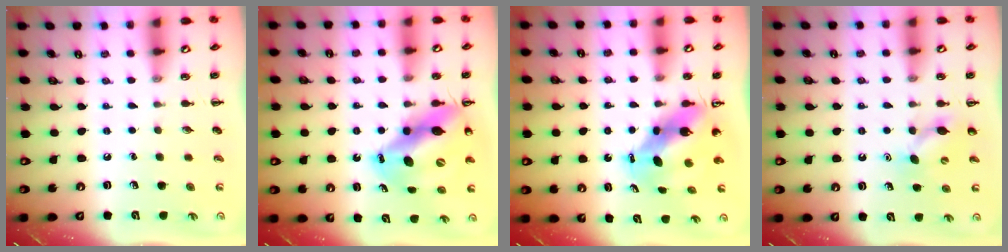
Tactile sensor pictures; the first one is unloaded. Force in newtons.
{"total": 13.2, "press": 12.6, "slide": 3.8}
{"total": 8.1, "press": 7.8, "slide": 2.3}
{"total": 6.8, "press": 6.7, "slide": 1.3}